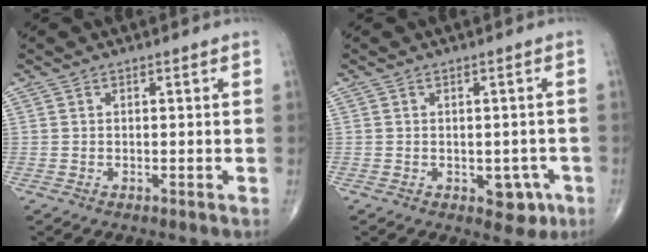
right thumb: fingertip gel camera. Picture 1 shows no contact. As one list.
[{"total": 4.7, "force": [-1.8, 3.0, 3.1], "torque": [-0.008, 0.008, -0.017]}]